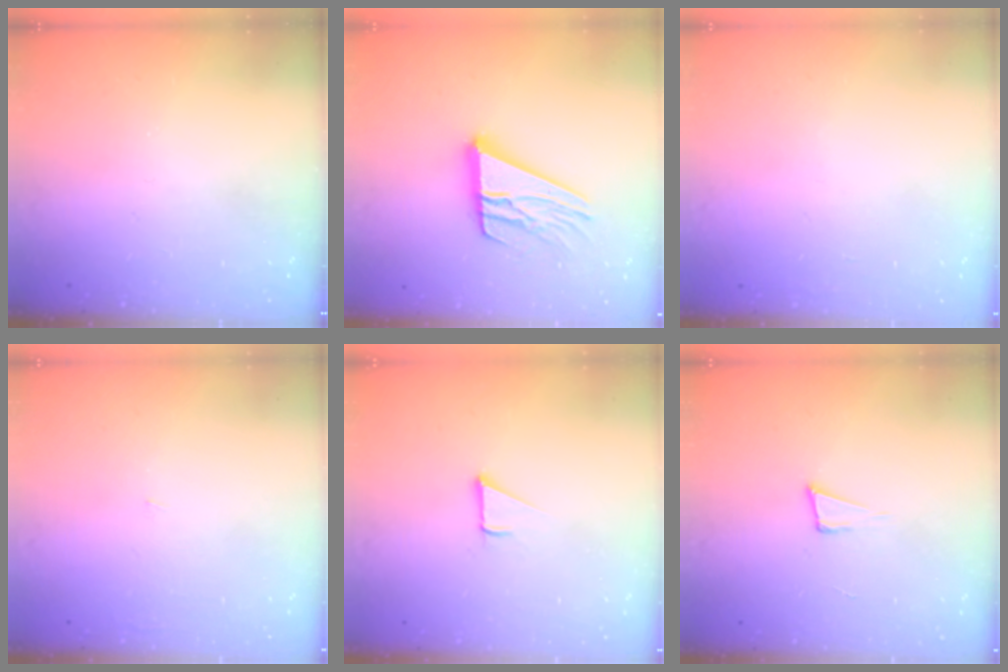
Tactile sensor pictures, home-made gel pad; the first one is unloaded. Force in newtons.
{"total": 15.4, "press": 15.3, "slide": 1.4}
{"total": 0.9, "press": 0.9, "slide": 0.0}
{"total": 0.9, "press": 0.9, "slide": 0.0}
{"total": 1.9, "press": 1.9, "slide": 0.1}
{"total": 3.9, "press": 2.4, "slide": 3.1}